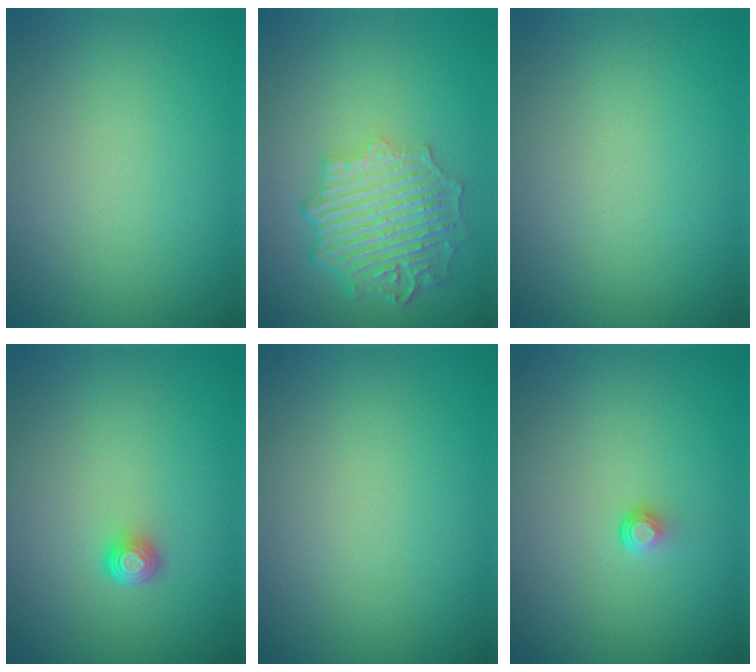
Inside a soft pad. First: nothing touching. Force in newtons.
{"total": 6.2, "press": 4.8, "slide": 4.0}
{"total": 0.0}
{"total": 1.5, "press": 1.1, "slide": 1.0}
{"total": 0.0}
{"total": 0.9, "press": 0.5, "slide": 0.7}